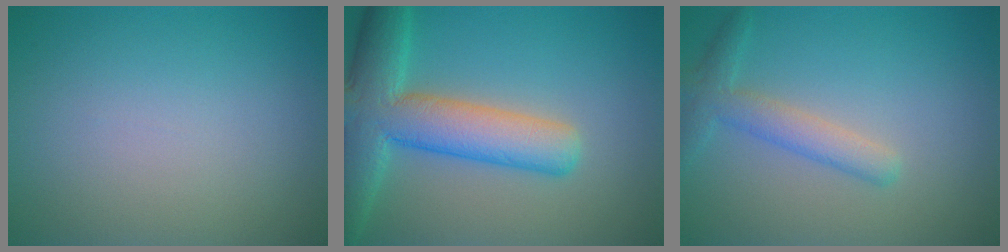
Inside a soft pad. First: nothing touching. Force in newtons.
{"total": 8.5, "press": 8.5, "slide": 0.5}
{"total": 2.9, "press": 2.9, "slide": 0.1}